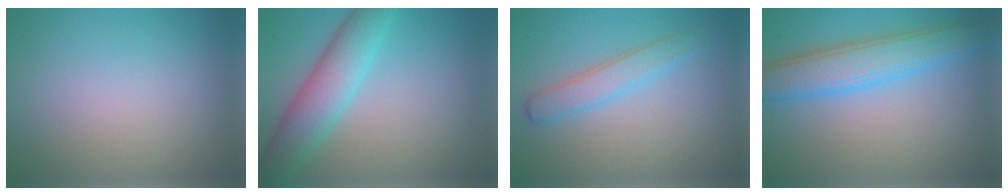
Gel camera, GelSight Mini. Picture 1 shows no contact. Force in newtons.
{"total": 5.9, "press": 5.9, "slide": 0.1}
{"total": 2.8, "press": 2.8, "slide": 0.1}
{"total": 5.7, "press": 5.7, "slide": 0.2}